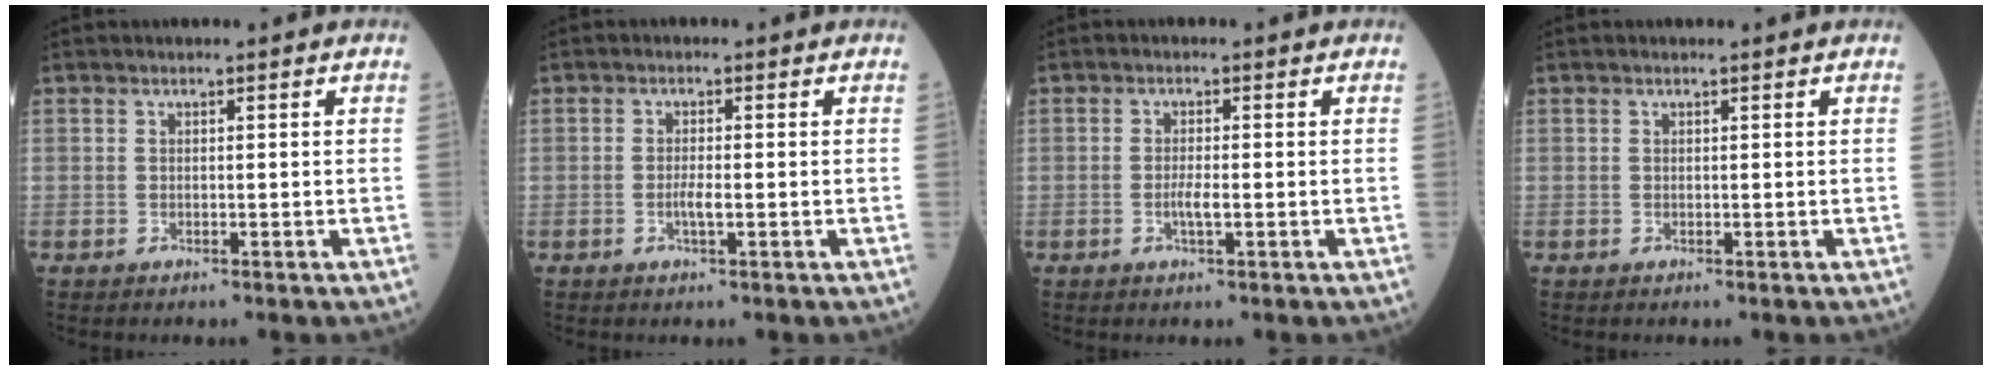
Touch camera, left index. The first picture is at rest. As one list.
[{"total": 1.8, "force": [-0.5, 0.3, 1.7], "torque": [-0.034, 0.000, -0.009]}, {"total": 2.0, "force": [-0.5, 0.3, 1.9], "torque": [-0.038, 0.000, -0.010]}, {"total": 0.0}]